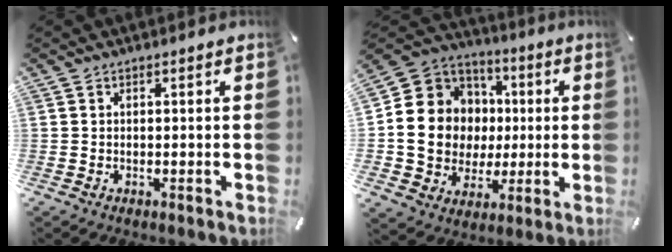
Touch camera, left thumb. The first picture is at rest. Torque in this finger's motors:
{"motor_torque": [1.75, 3.26, 0.52, -0.01, 0.16]}